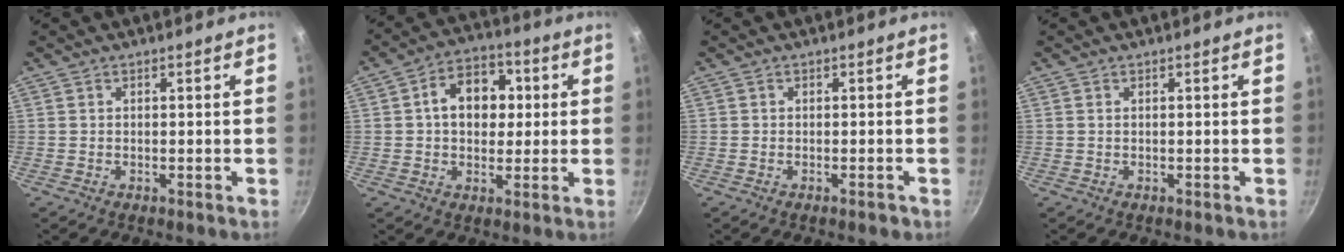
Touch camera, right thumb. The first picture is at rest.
{"total": 11.1, "force": [1.6, 8.1, 7.4], "torque": [-0.072, 0.015, 0.012]}
{"total": 1.1, "force": [-0.7, 0.4, 0.7], "torque": [-0.009, 0.009, -0.010]}
{"total": 0.0}